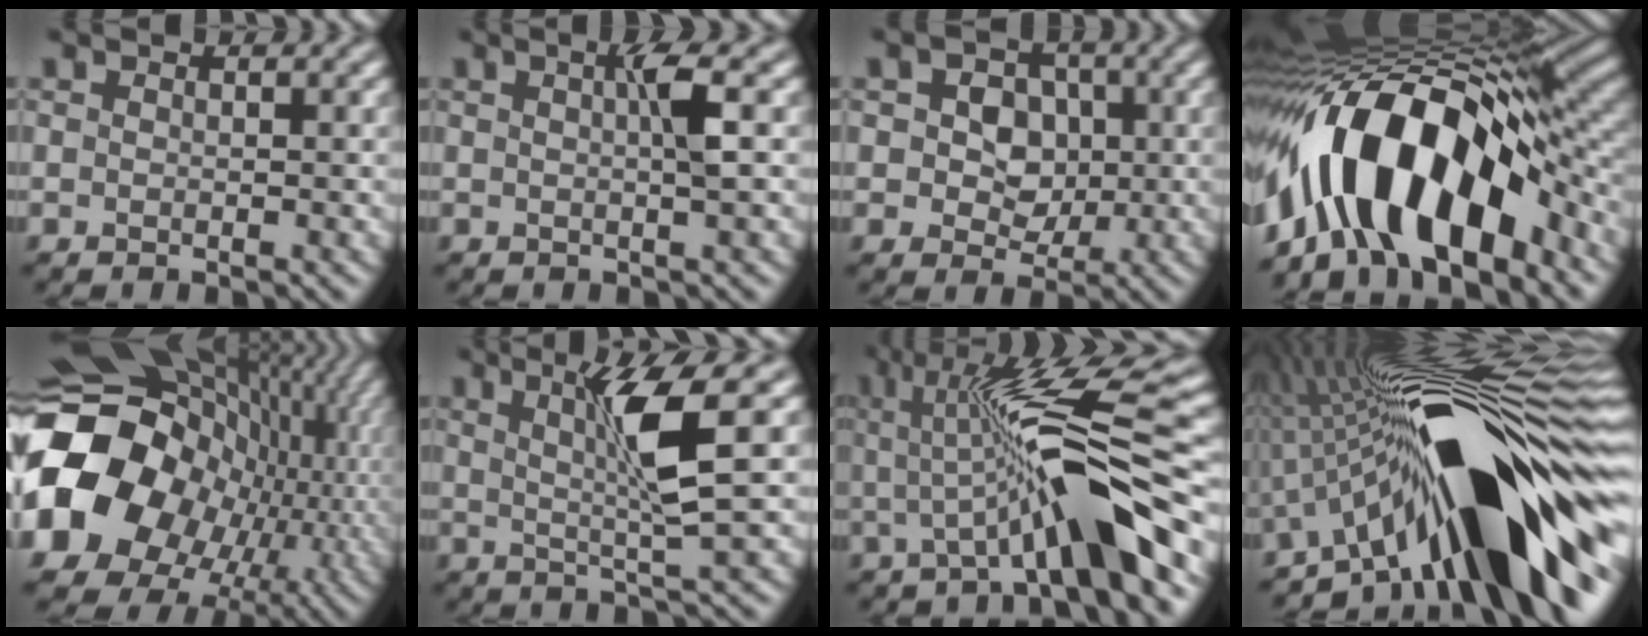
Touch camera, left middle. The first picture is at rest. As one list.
[{"total": 2.5, "force": [0.6, 0.2, 2.5], "torque": [-0.045, 0.006, 0.009]}, {"total": 4.5, "force": [0.4, 3.6, 2.7], "torque": [-0.036, 0.004, -0.009]}, {"total": 14.3, "force": [-5.1, 7.0, 11.4], "torque": [-0.182, 0.015, -0.090]}, {"total": 20.9, "force": [-3.0, 18.0, 10.4], "torque": [-0.198, -0.028, -0.065]}, {"total": 5.3, "force": [1.5, 0.3, 5.1], "torque": [-0.095, -0.001, 0.032]}, {"total": 9.8, "force": [-0.6, 2.1, 9.6], "torque": [-0.126, 0.018, -0.025]}, {"total": 16.2, "force": [-2.6, 5.1, 15.1], "torque": [-0.209, 0.031, -0.061]}]